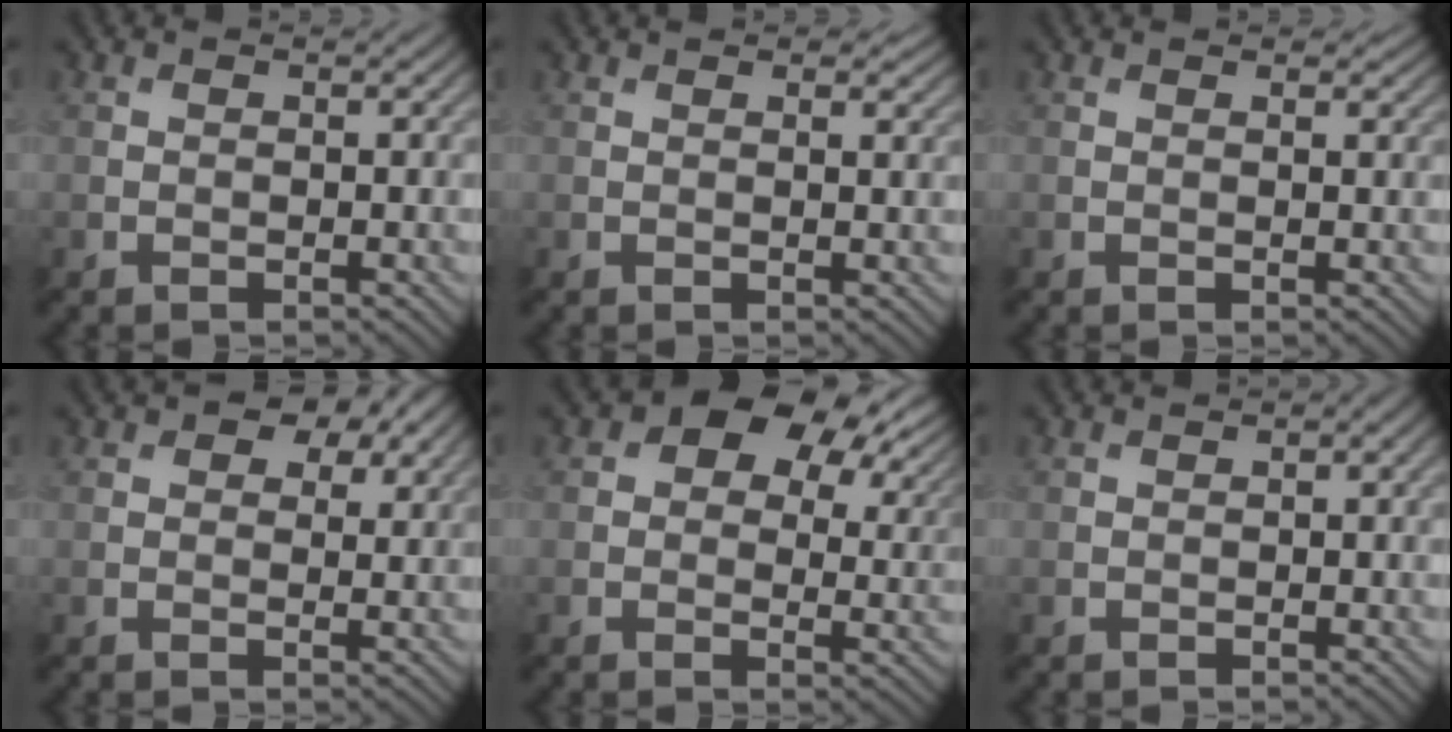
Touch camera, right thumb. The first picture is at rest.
{"total": 2.2, "force": [1.7, 0.7, 1.2], "torque": [-0.024, 0.000, 0.025]}
{"total": 1.5, "force": [1.3, 0.4, 0.7], "torque": [-0.014, -0.001, 0.019]}
{"total": 5.4, "force": [3.3, 3.4, 2.7], "torque": [-0.037, 0.002, 0.052]}
{"total": 11.0, "force": [5.5, 6.9, 6.6], "torque": [-0.099, 0.006, 0.095]}
{"total": 1.3, "force": [0.1, 1.2, 0.6], "torque": [-0.004, -0.004, -0.001]}